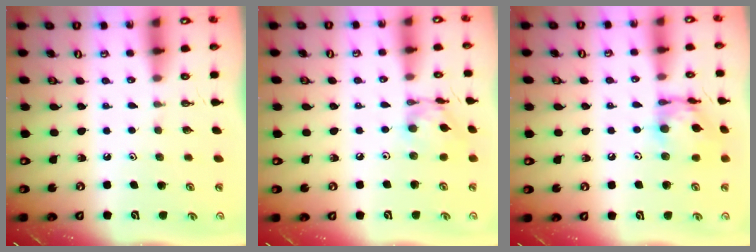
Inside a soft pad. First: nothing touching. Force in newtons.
{"total": 11.4, "press": 11.4, "slide": 0.9}
{"total": 13.1, "press": 13.0, "slide": 1.0}